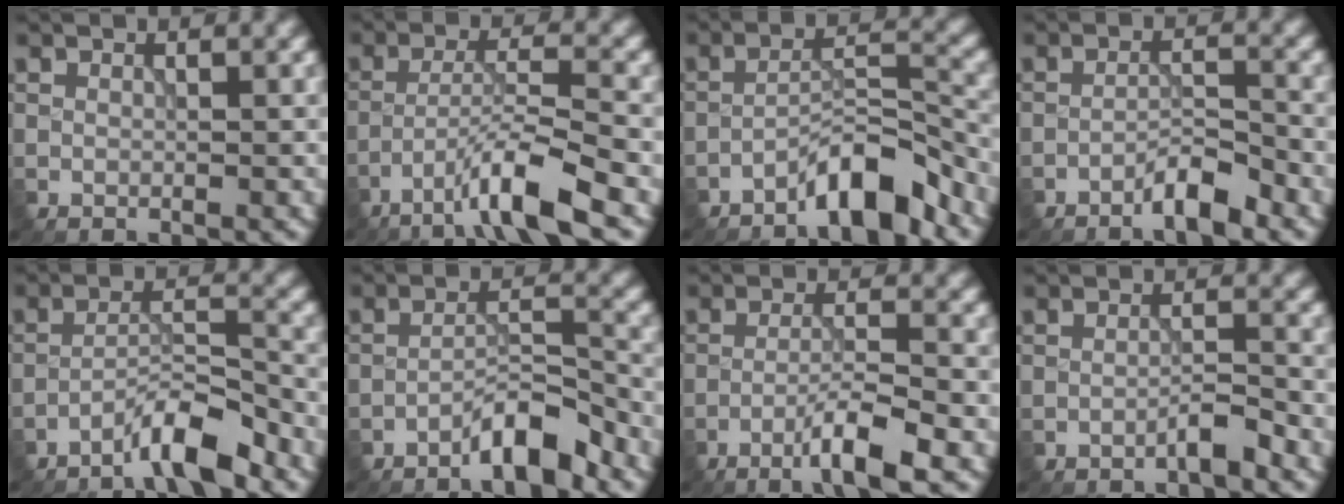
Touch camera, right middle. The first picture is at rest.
{"total": 5.9, "force": [-3.7, 0.2, 4.5], "torque": [-0.074, 0.012, -0.077]}
{"total": 5.5, "force": [-4.2, 1.0, 3.4], "torque": [-0.052, 0.015, -0.079]}
{"total": 3.2, "force": [-2.4, 0.5, 2.0], "torque": [-0.032, 0.010, -0.046]}
{"total": 4.5, "force": [-3.6, 0.4, 2.7], "torque": [-0.045, 0.012, -0.072]}
{"total": 4.3, "force": [-3.2, 0.7, 2.7], "torque": [-0.044, 0.014, -0.062]}
{"total": 4.3, "force": [-2.6, 0.1, 3.5], "torque": [-0.061, 0.008, -0.056]}
{"total": 1.8, "force": [-1.3, 0.1, 1.2], "torque": [-0.017, 0.008, -0.028]}